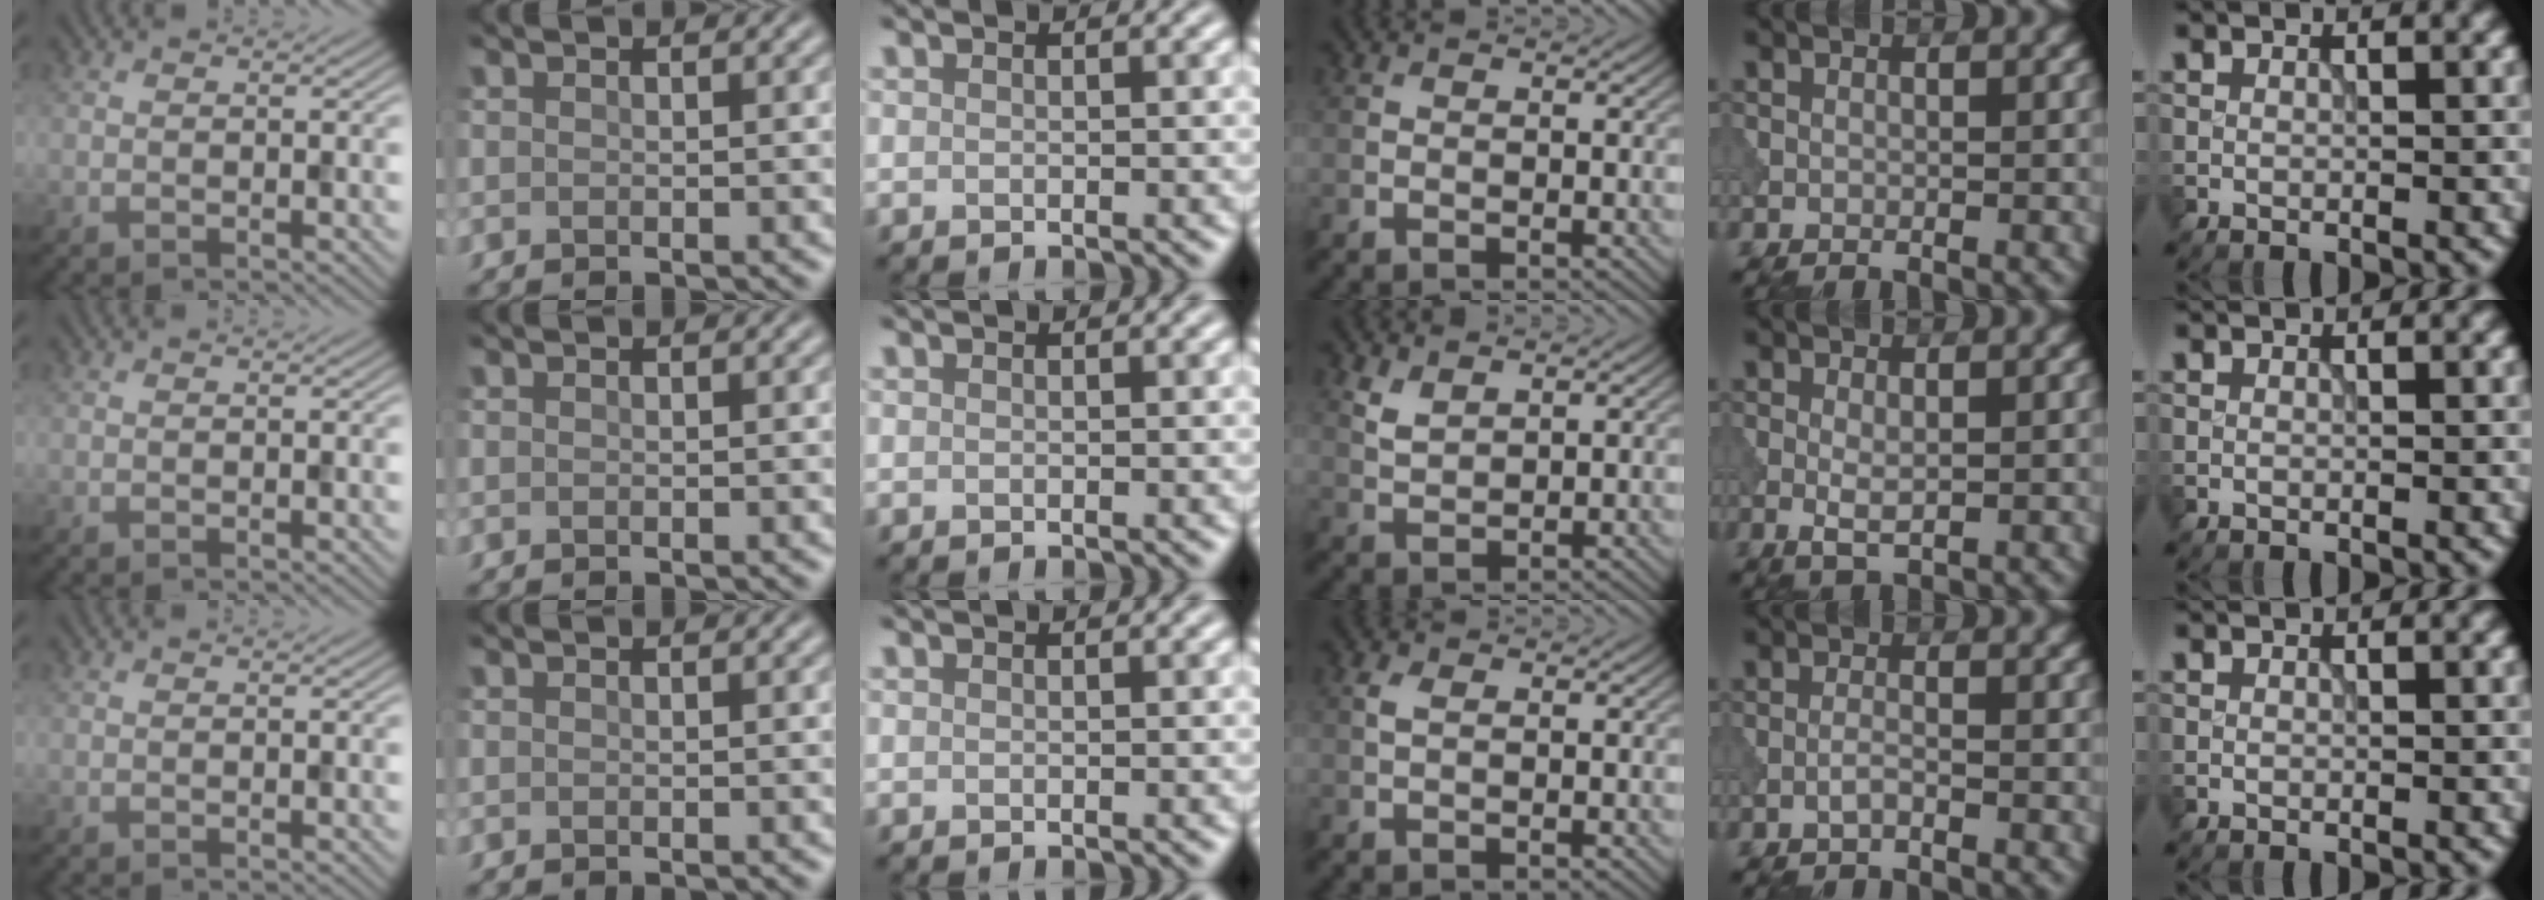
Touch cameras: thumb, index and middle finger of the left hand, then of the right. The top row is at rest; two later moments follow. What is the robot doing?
{"motion": "dispense", "object": "pipette"}